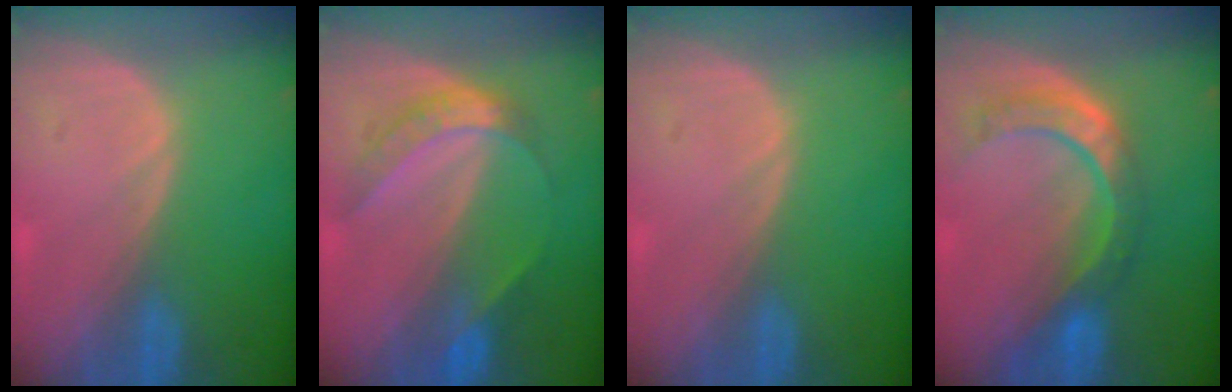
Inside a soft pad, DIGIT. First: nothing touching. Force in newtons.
{"total": 6.2, "press": 5.3, "slide": 3.2}
{"total": 0.0}
{"total": 8.7, "press": 7.3, "slide": 4.7}